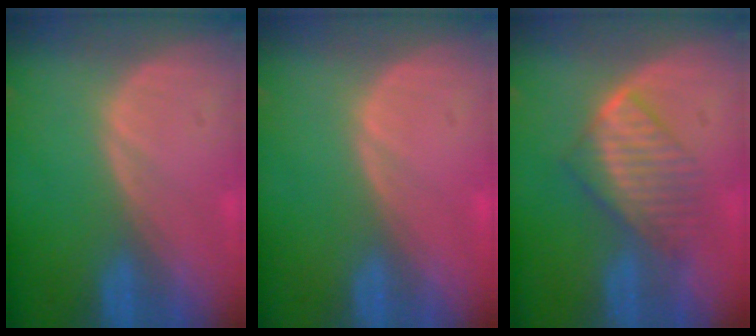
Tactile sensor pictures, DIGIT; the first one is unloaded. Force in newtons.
{"total": 0.5, "press": 0.1, "slide": 0.5}
{"total": 6.5, "press": 6.3, "slide": 1.7}